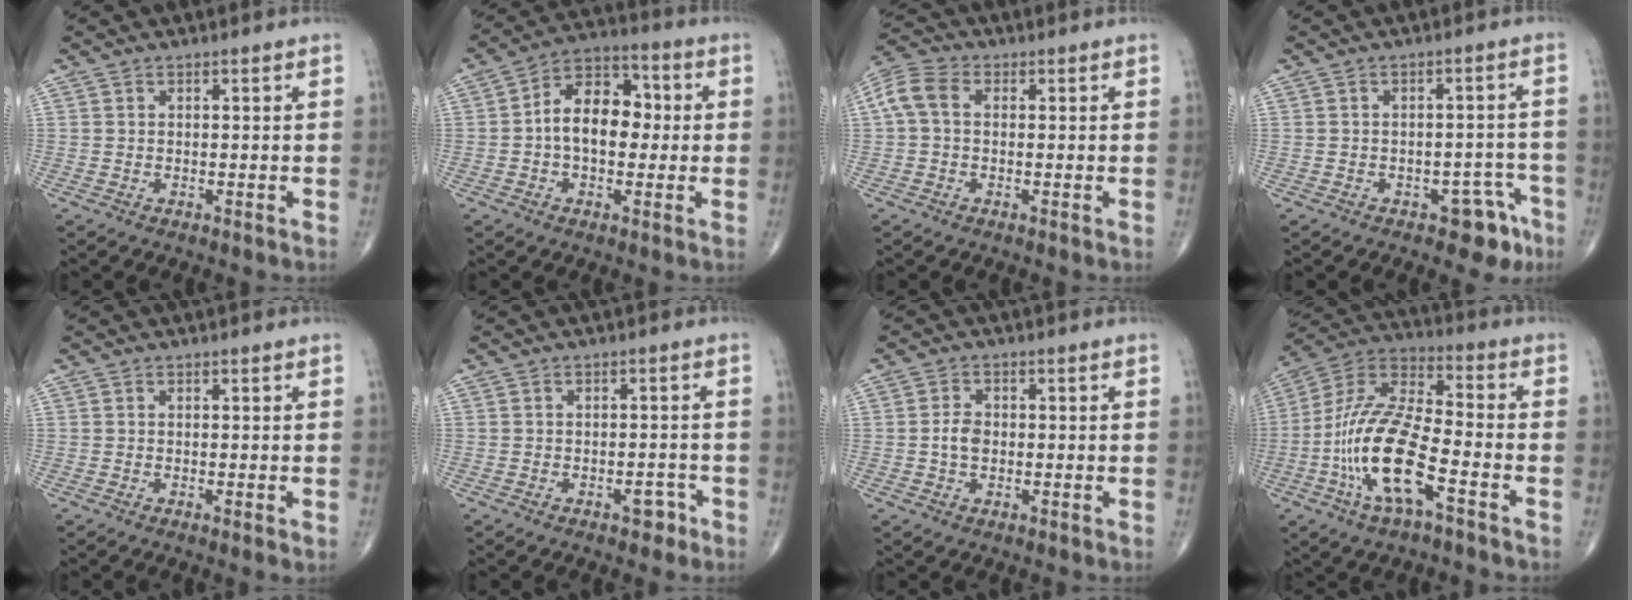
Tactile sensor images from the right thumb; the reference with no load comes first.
{"total": 11.9, "force": [0.1, 7.7, 9.0], "torque": [-0.121, 0.032, -0.010]}
{"total": 6.4, "force": [0.6, 4.3, 4.7], "torque": [-0.105, 0.022, 0.004]}
{"total": 6.1, "force": [-3.8, 3.3, 3.5], "torque": [-0.013, 0.036, -0.044]}
{"total": 1.1, "force": [-0.4, 0.0, 1.0], "torque": [-0.019, -0.004, -0.007]}
{"total": 2.9, "force": [-1.8, 1.6, 1.5], "torque": [-0.006, 0.013, -0.023]}
{"total": 3.1, "force": [-0.4, 2.2, 2.2], "torque": [-0.036, 0.006, -0.011]}
{"total": 17.7, "force": [-6.2, 6.1, 15.5], "torque": [-0.315, 0.037, -0.118]}